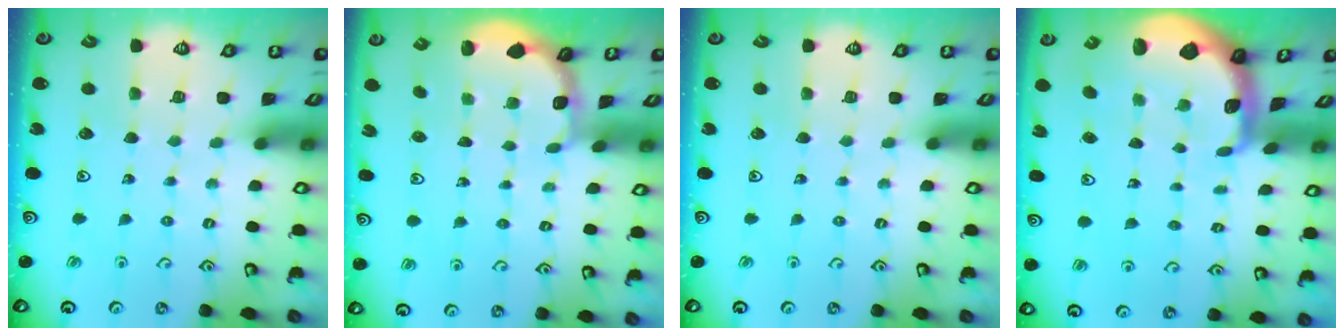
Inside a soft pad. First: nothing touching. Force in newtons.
{"total": 1.8, "press": 1.6, "slide": 0.7}
{"total": 0.0}
{"total": 2.6, "press": 2.5, "slide": 0.6}